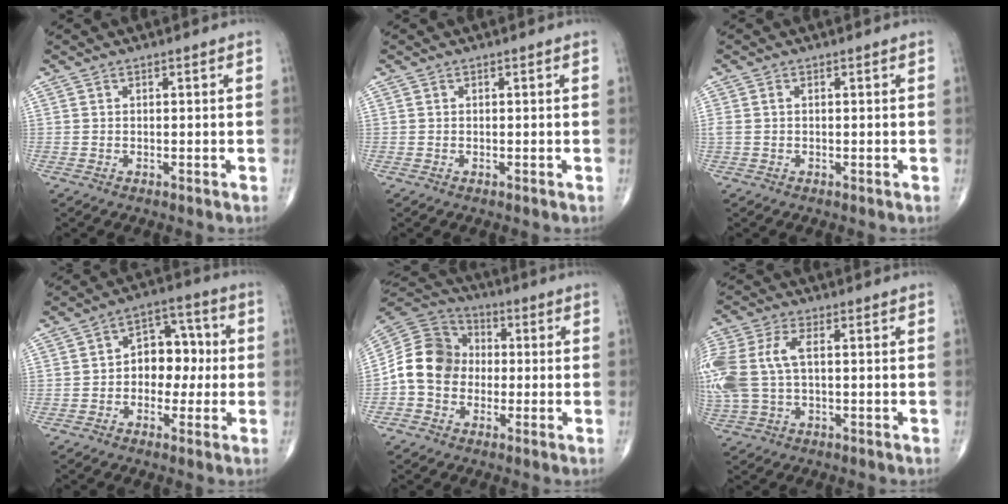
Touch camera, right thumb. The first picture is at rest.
{"total": 0.0}
{"total": 1.5, "force": [0.1, 1.0, 1.1], "torque": [-0.041, 0.007, 0.004]}
{"total": 9.2, "force": [-0.3, 6.8, 6.3], "torque": [-0.045, 0.033, -0.017]}
{"total": 11.6, "force": [-1.3, 9.7, 6.1], "torque": [-0.101, 0.039, -0.039]}
{"total": 14.0, "force": [1.2, 7.9, 11.5], "torque": [-0.307, 0.018, 0.027]}